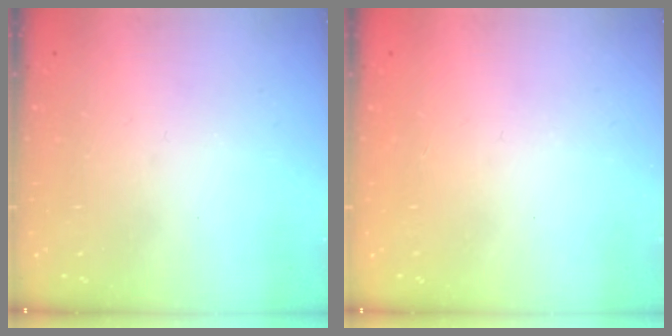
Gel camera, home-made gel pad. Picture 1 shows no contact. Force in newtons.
{"total": 1.5, "press": 1.3, "slide": 0.9}